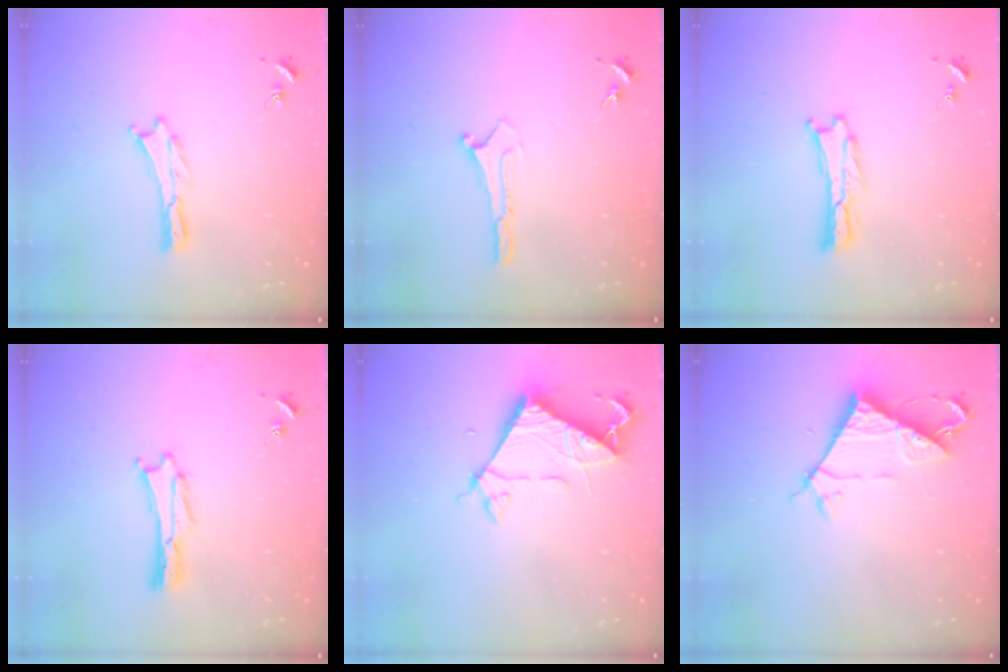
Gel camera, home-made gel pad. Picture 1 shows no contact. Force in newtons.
{"total": 0.0}
{"total": 0.6, "press": 0.5, "slide": 0.2}
{"total": 0.0}
{"total": 6.8, "press": 6.8, "slide": 0.6}
{"total": 7.2, "press": 7.2, "slide": 0.5}